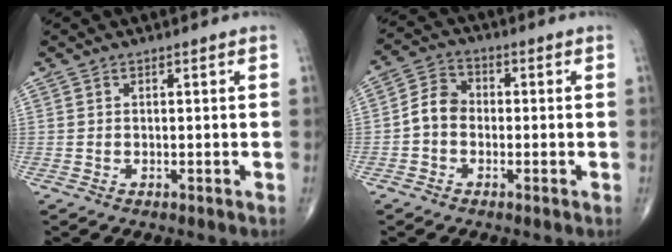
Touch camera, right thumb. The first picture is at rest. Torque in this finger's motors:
{"motor_torque": [0.01, -0.13, 0.76, -0.08, 0.00]}